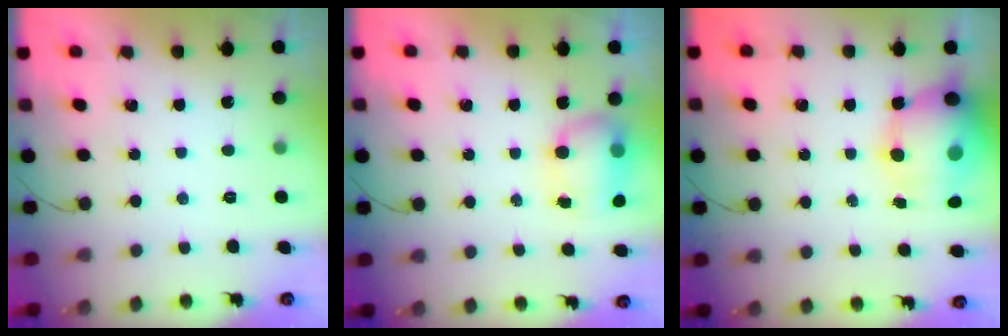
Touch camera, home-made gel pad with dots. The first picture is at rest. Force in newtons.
{"total": 7.1, "press": 7.1, "slide": 0.7}
{"total": 13.8, "press": 13.3, "slide": 3.6}